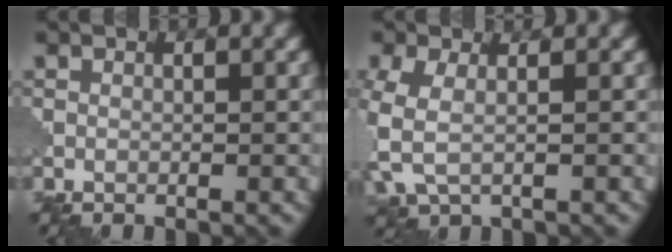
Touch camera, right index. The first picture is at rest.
{"total": 3.9, "force": [-0.5, 2.2, 3.2], "torque": [-0.092, -0.001, -0.016]}